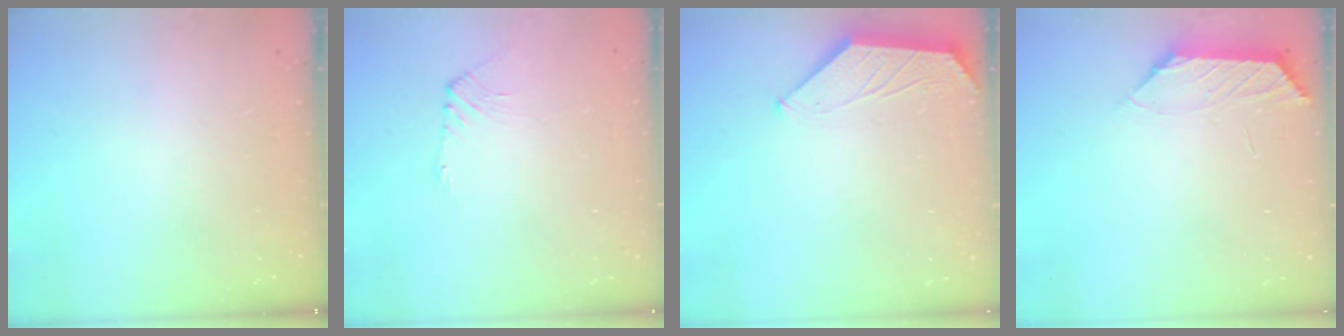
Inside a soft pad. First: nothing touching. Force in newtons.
{"total": 3.0, "press": 2.9, "slide": 0.5}
{"total": 0.0}
{"total": 0.9, "press": 0.7, "slide": 0.4}